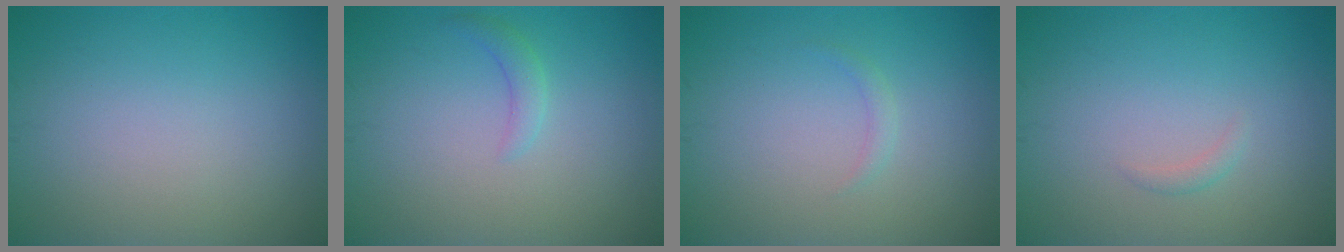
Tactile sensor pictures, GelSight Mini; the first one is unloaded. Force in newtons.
{"total": 1.3, "press": 1.3, "slide": 0.1}
{"total": 0.8, "press": 0.8, "slide": 0.0}
{"total": 0.7, "press": 0.7, "slide": 0.0}